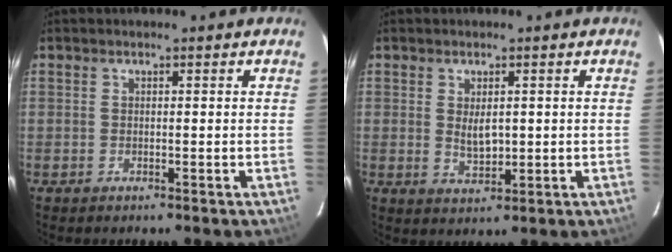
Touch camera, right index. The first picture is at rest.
{"total": 3.8, "force": [0.5, 2.1, 3.1], "torque": [-0.050, -0.007, 0.014]}